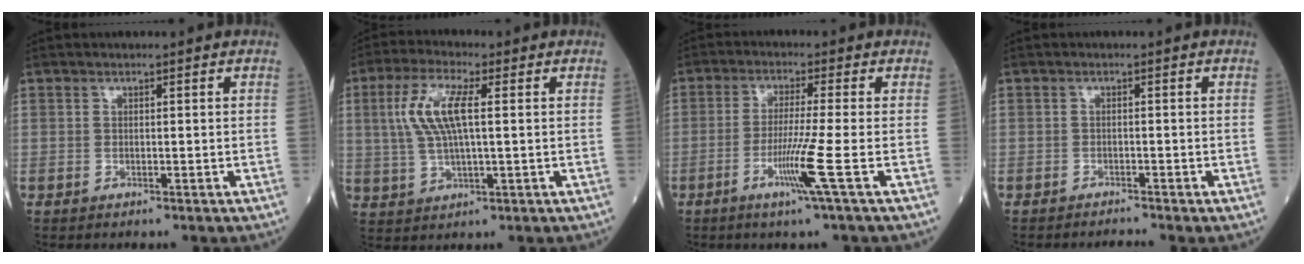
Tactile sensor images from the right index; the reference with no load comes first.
{"total": 8.4, "force": [1.7, 2.1, 8.0], "torque": [-0.180, 0.011, 0.036]}
{"total": 6.7, "force": [-2.5, -1.8, 5.9], "torque": [-0.115, -0.021, -0.055]}
{"total": 1.3, "force": [-1.2, -0.5, -0.2], "torque": [0.001, -0.007, -0.018]}